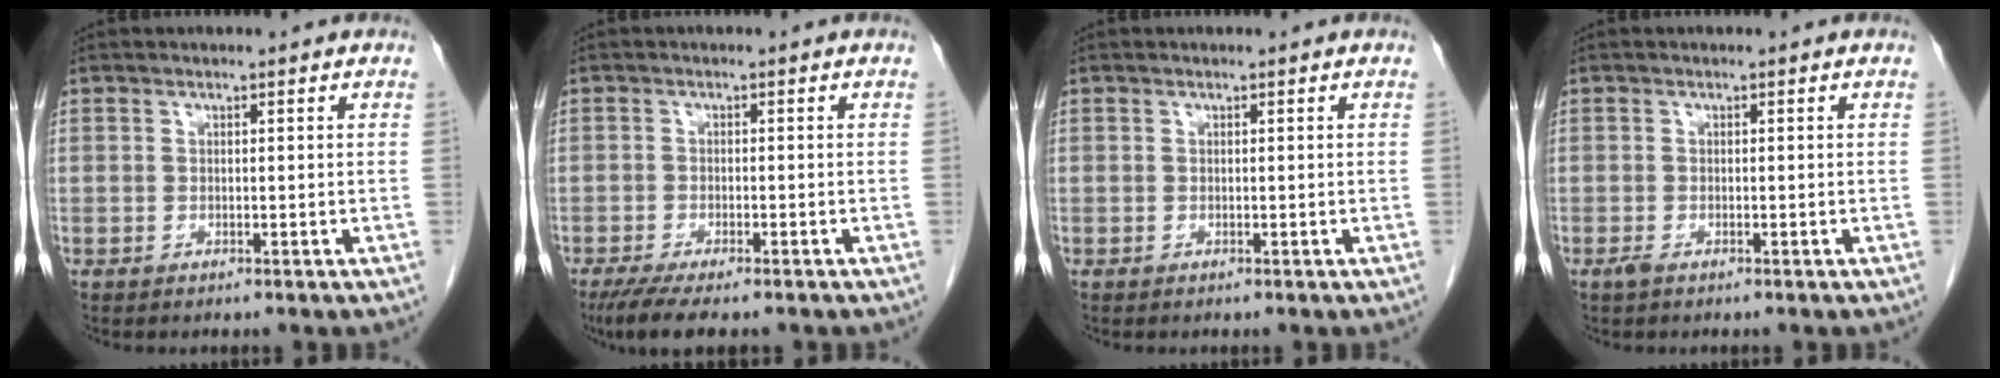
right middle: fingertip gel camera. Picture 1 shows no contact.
{"total": 6.8, "force": [-5.3, 1.4, 4.1], "torque": [-0.065, -0.015, -0.084]}
{"total": 0.0}
{"total": 0.8, "force": [-0.6, 0.2, 0.5], "torque": [-0.016, -0.003, -0.009]}